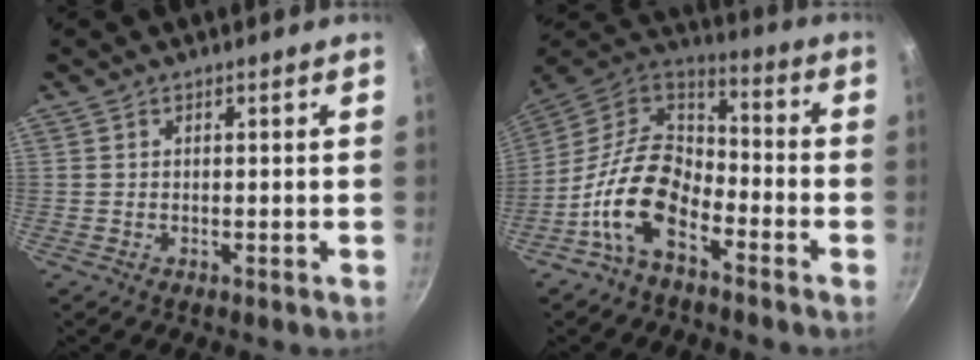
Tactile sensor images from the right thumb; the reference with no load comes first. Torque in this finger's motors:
{"motor_torque": [1.60, 1.81, 1.35, -1.42, 0.28]}